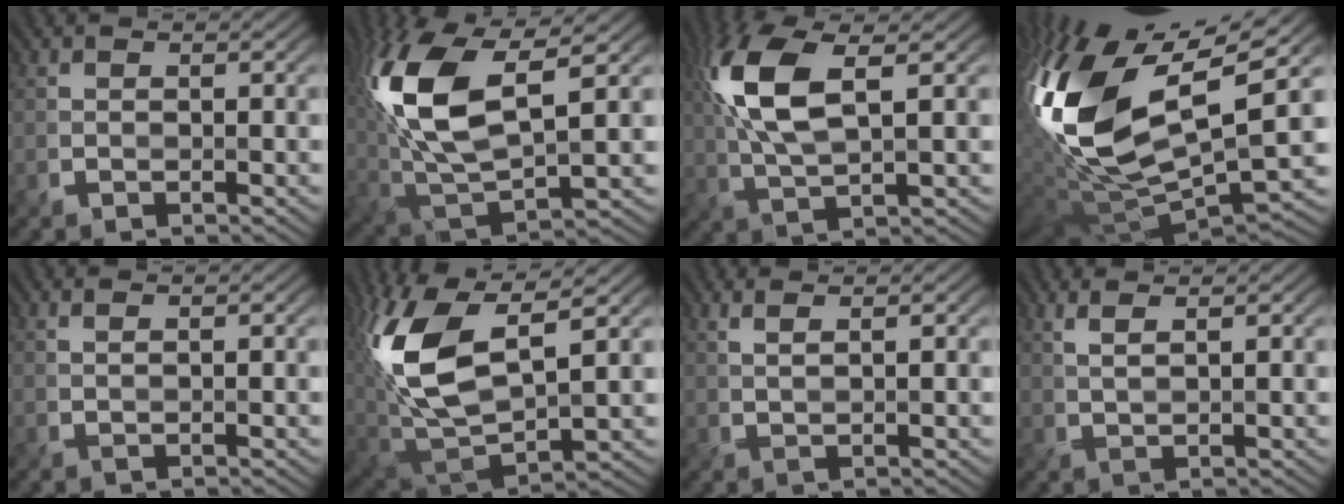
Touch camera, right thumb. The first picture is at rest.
{"total": 15.4, "force": [4.0, 7.0, 13.1], "torque": [-0.310, 0.008, 0.085]}
{"total": 11.1, "force": [3.0, 4.4, 9.8], "torque": [-0.234, 0.011, 0.060]}
{"total": 19.7, "force": [4.8, 9.2, 16.8], "torque": [-0.383, -0.005, 0.089]}
{"total": 1.0, "force": [0.6, 0.2, 0.7], "torque": [-0.011, 0.002, 0.008]}
{"total": 15.4, "force": [4.6, 7.9, 12.3], "torque": [-0.287, 0.005, 0.096]}
{"total": 2.7, "force": [1.7, 0.7, 1.9], "torque": [-0.020, 0.005, 0.020]}
{"total": 3.2, "force": [2.1, 0.8, 2.3], "torque": [-0.028, 0.007, 0.031]}